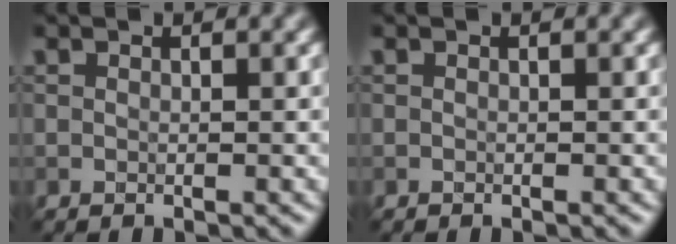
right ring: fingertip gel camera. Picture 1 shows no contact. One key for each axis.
{"total": 0.0}